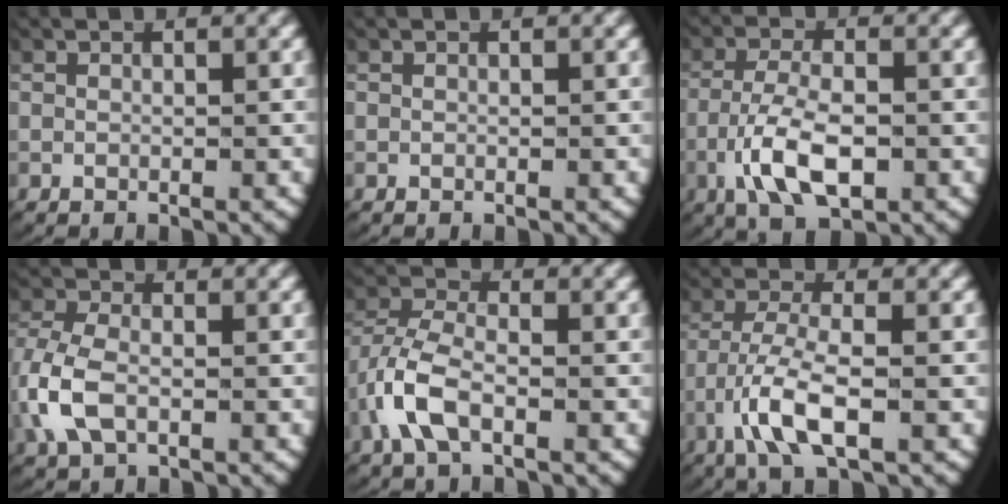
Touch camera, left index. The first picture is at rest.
{"total": 0.0}
{"total": 6.0, "force": [-2.2, 2.8, 4.8], "torque": [-0.102, -0.019, -0.028]}
{"total": 4.7, "force": [-0.7, 3.3, 3.3], "torque": [-0.102, -0.019, -0.003]}
{"total": 4.0, "force": [-1.1, 2.3, 3.0], "torque": [-0.081, -0.008, -0.019]}
{"total": 5.5, "force": [-2.0, 2.3, 4.6], "torque": [-0.114, -0.024, -0.024]}